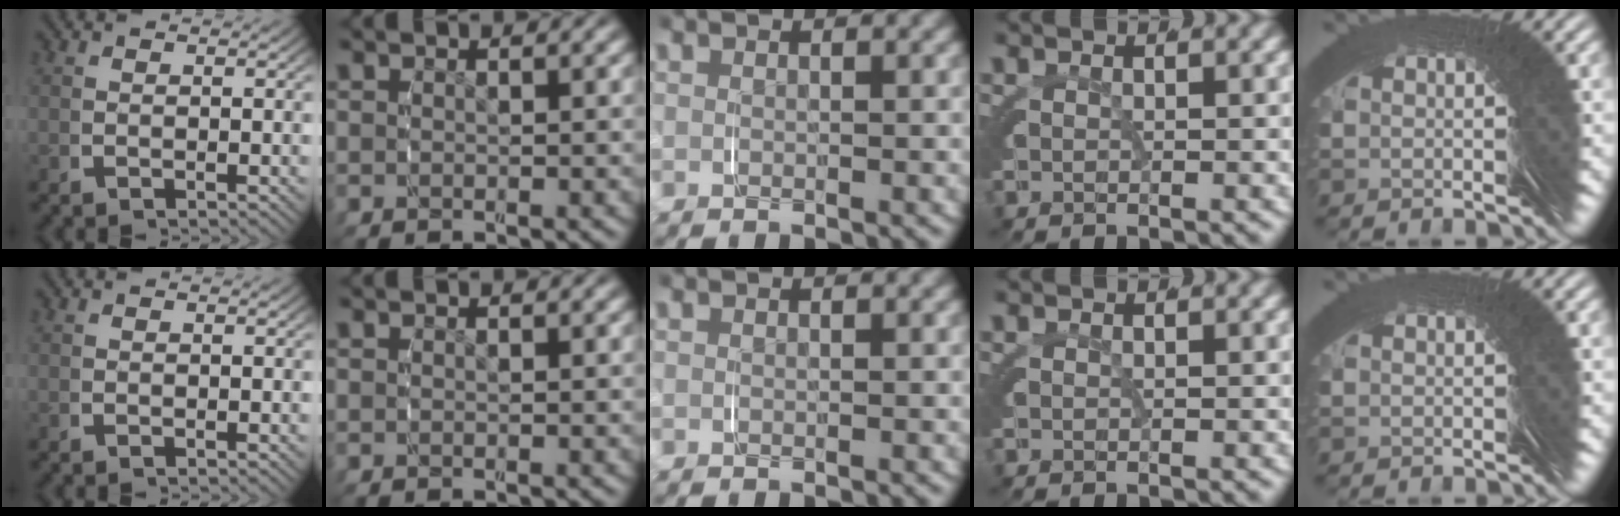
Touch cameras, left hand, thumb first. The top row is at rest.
{}